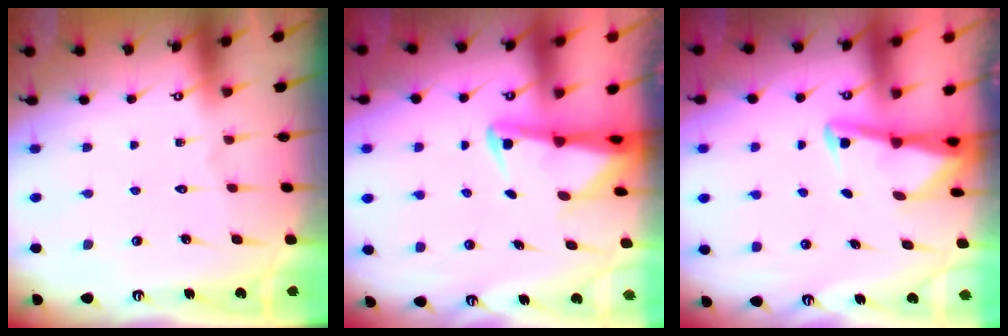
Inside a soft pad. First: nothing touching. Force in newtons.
{"total": 2.5, "press": 2.5, "slide": 0.6}
{"total": 3.2, "press": 3.2, "slide": 0.3}